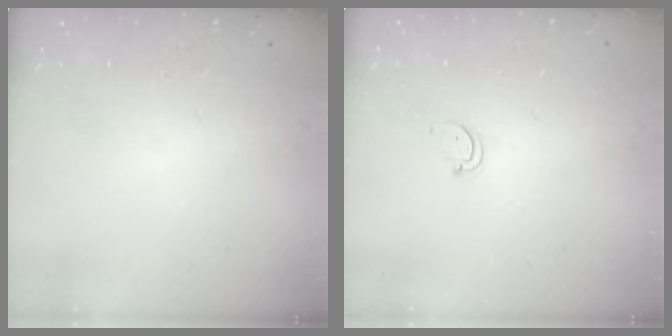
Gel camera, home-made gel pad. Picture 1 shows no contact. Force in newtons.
{"total": 2.9, "press": 2.9, "slide": 0.2}